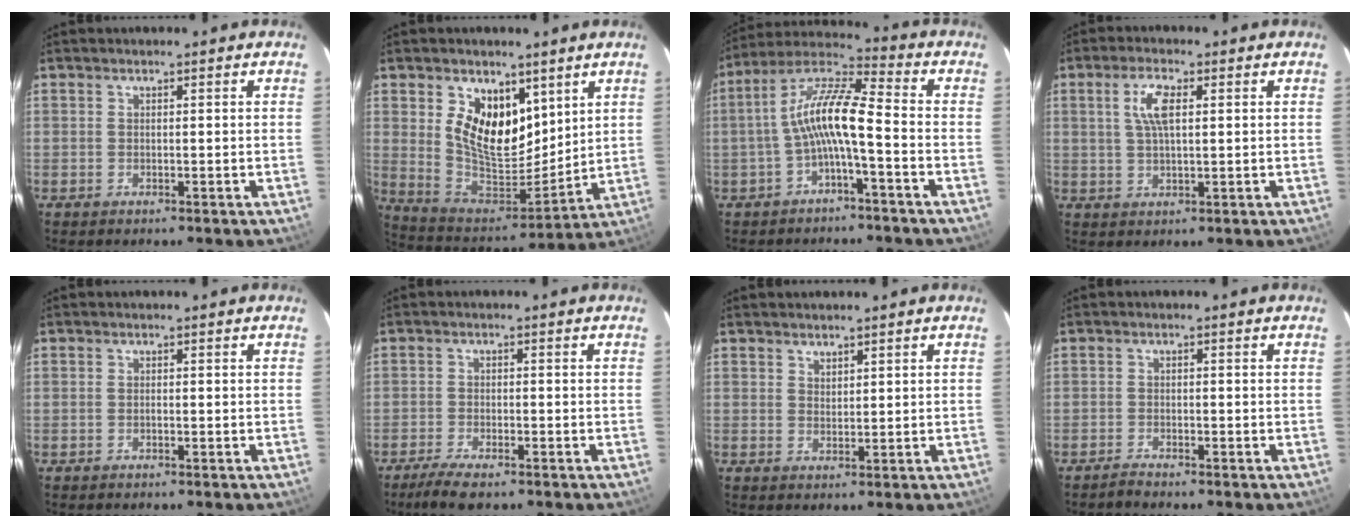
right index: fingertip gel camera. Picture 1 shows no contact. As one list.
[{"total": 14.4, "force": [6.2, 8.6, 9.8], "torque": [-0.181, -0.005, 0.127]}, {"total": 10.2, "force": [-2.6, 1.6, 9.7], "torque": [-0.207, 0.022, -0.053]}, {"total": 5.4, "force": [1.6, 1.9, 4.8], "torque": [-0.094, 0.008, 0.030]}, {"total": 0.0}, {"total": 5.6, "force": [-4.3, 1.4, 3.3], "torque": [-0.086, -0.012, -0.081]}, {"total": 1.7, "force": [1.4, 0.8, 0.3], "torque": [-0.001, 0.001, 0.026]}, {"total": 1.6, "force": [-1.6, 0.1, 0.2], "torque": [-0.013, -0.002, -0.030]}]